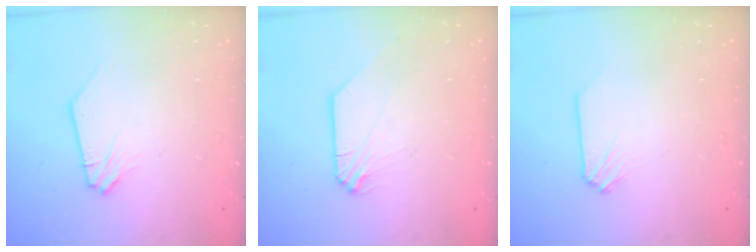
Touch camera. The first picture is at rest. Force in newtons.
{"total": 0.0}
{"total": 0.0}